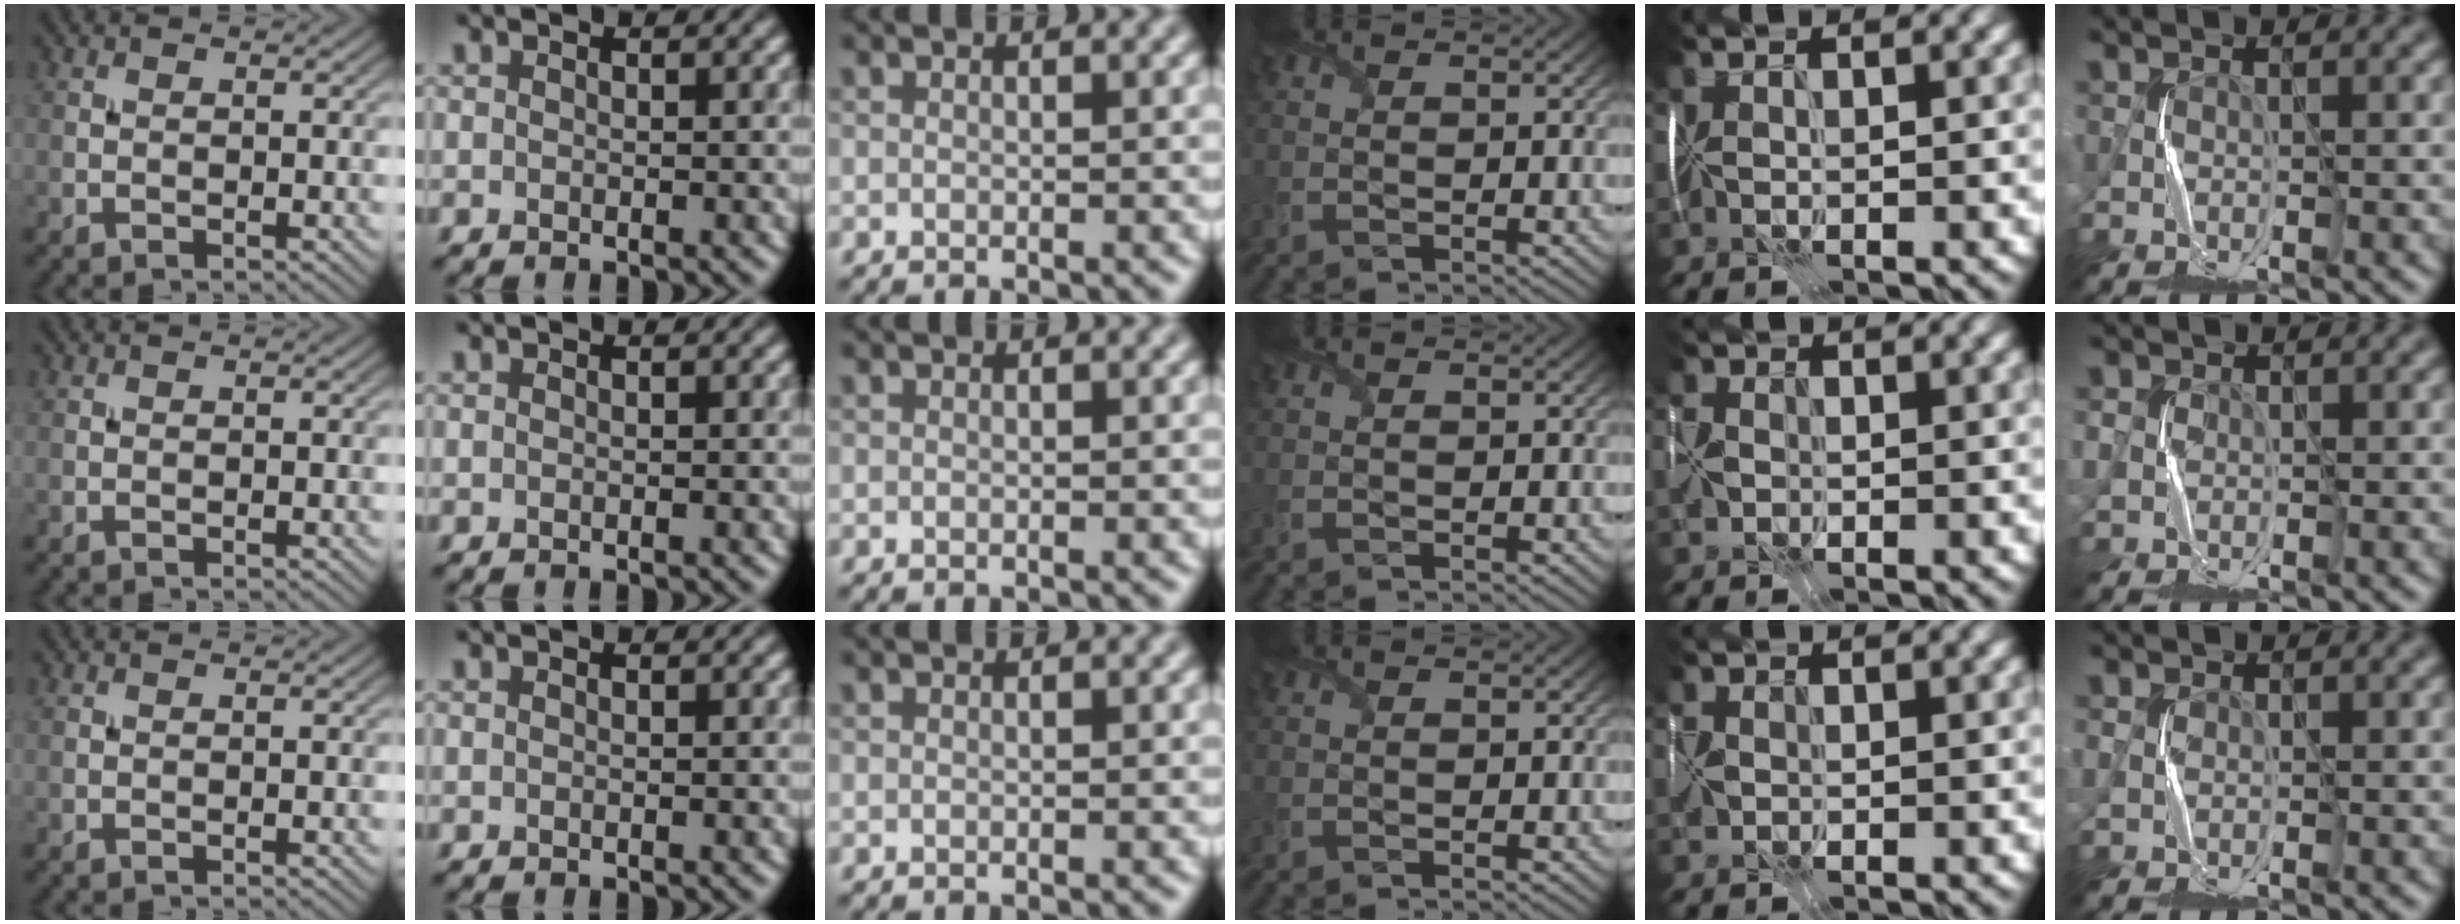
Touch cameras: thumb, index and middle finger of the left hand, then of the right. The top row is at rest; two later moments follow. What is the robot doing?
{"motion": "fold", "object": "shipping label"}